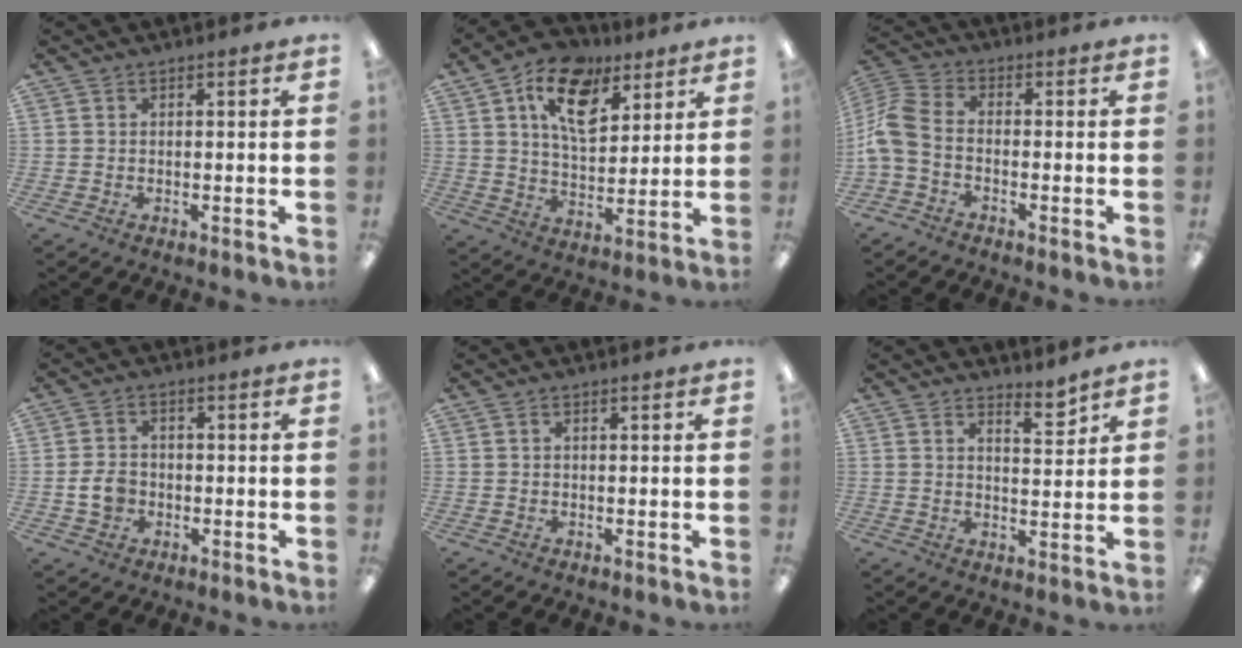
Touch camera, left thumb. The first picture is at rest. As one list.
[{"total": 14.3, "force": [7.9, 8.0, 8.8], "torque": [-0.141, -0.022, 0.141]}, {"total": 8.8, "force": [-2.0, 5.2, 6.8], "torque": [-0.165, -0.006, -0.039]}, {"total": 5.0, "force": [-1.2, 3.7, 3.1], "torque": [-0.066, 0.006, -0.023]}, {"total": 0.0}, {"total": 5.0, "force": [4.2, 1.0, 2.5], "torque": [-0.027, -0.032, 0.069]}]